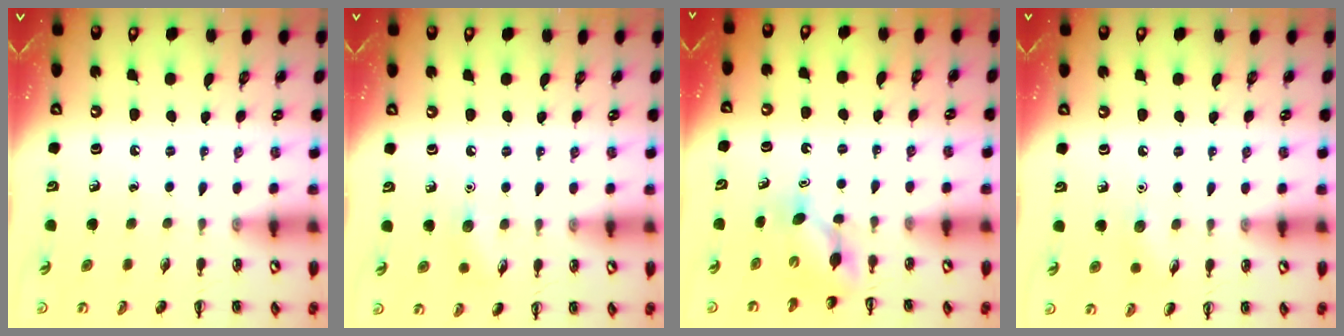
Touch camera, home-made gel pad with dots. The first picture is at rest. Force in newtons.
{"total": 5.2, "press": 5.1, "slide": 1.3}
{"total": 4.3, "press": 4.1, "slide": 1.2}
{"total": 5.0, "press": 4.9, "slide": 1.4}